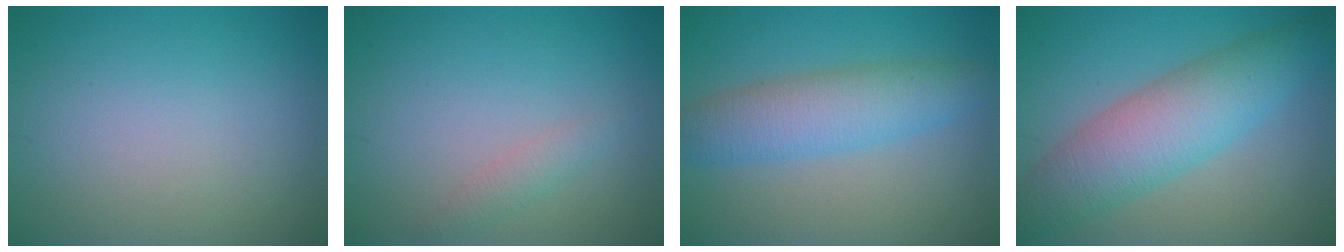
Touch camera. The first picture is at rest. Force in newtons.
{"total": 1.3, "press": 1.3, "slide": 0.1}
{"total": 5.2, "press": 5.2, "slide": 0.2}
{"total": 7.1, "press": 7.1, "slide": 0.4}